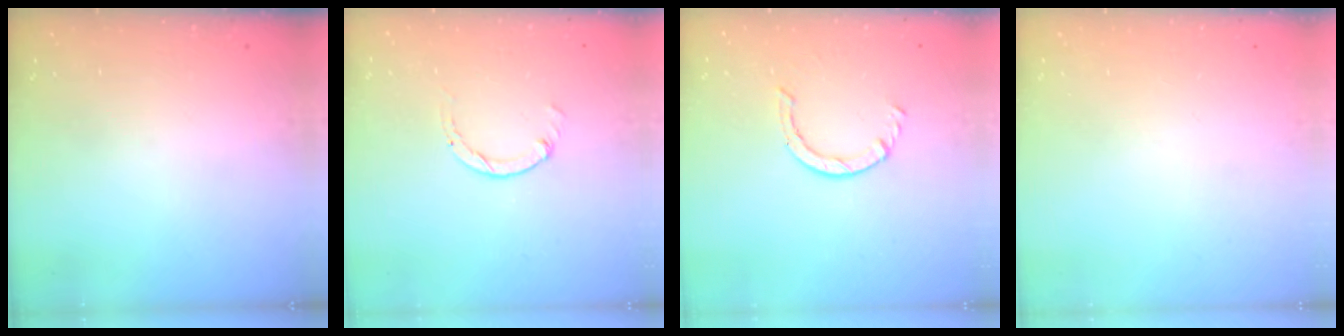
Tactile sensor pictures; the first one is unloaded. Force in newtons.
{"total": 0.0}
{"total": 2.5, "press": 2.5, "slide": 0.3}
{"total": 0.0}